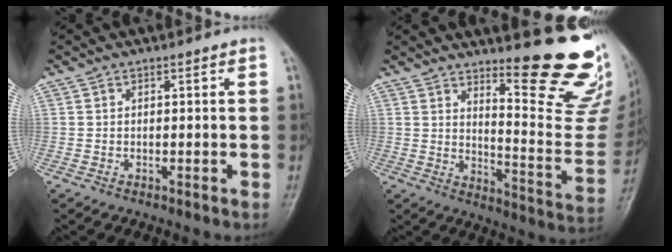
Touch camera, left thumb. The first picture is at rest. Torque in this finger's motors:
{"motor_torque": [4.44, 0.58, 1.42, -1.35, 0.09]}